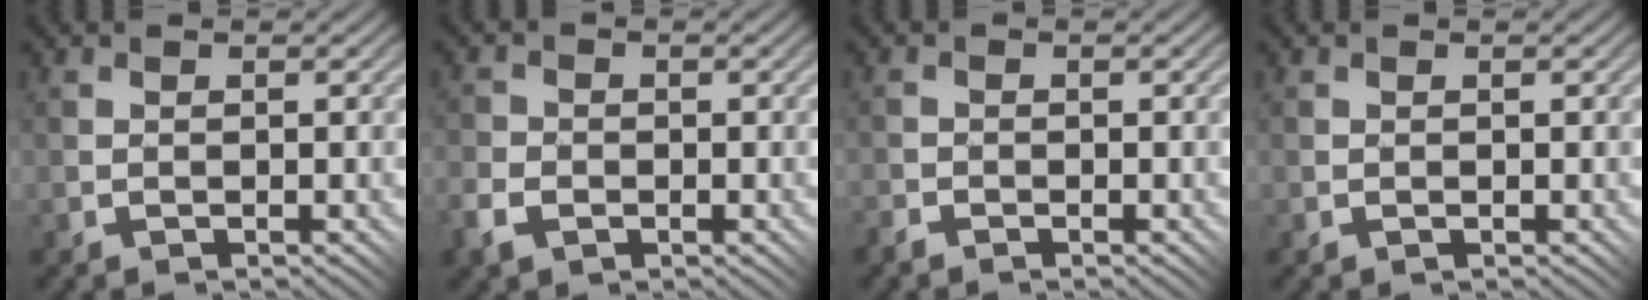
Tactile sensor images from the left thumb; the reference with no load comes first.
{"total": 4.0, "force": [-2.0, 3.0, 1.7], "torque": [-0.048, -0.008, -0.044]}
{"total": 1.5, "force": [-1.3, 0.7, 0.2], "torque": [-0.008, -0.001, -0.033]}
{"total": 0.0}